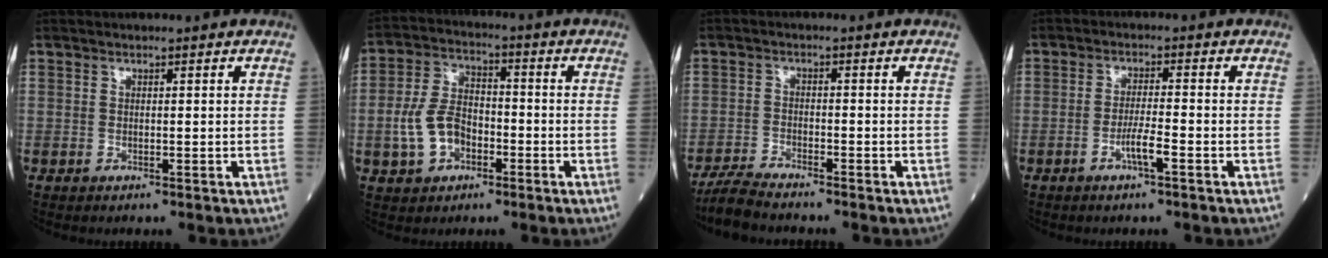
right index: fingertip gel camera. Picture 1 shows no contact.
{"total": 8.2, "force": [-2.6, 5.3, 5.6], "torque": [-0.127, 0.016, -0.050]}
{"total": 4.8, "force": [-4.5, 0.1, 1.6], "torque": [-0.030, -0.018, -0.087]}
{"total": 3.3, "force": [-1.7, -0.1, 2.8], "torque": [-0.053, -0.001, -0.034]}